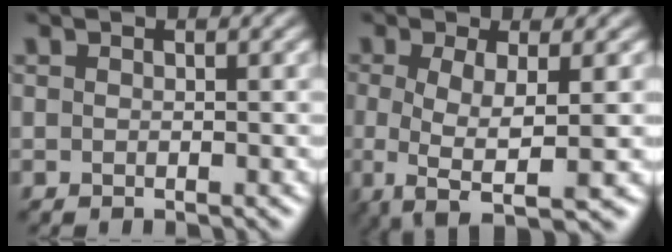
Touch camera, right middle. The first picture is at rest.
{"total": 5.5, "force": [-1.0, 1.5, 5.1], "torque": [-0.082, -0.012, -0.024]}